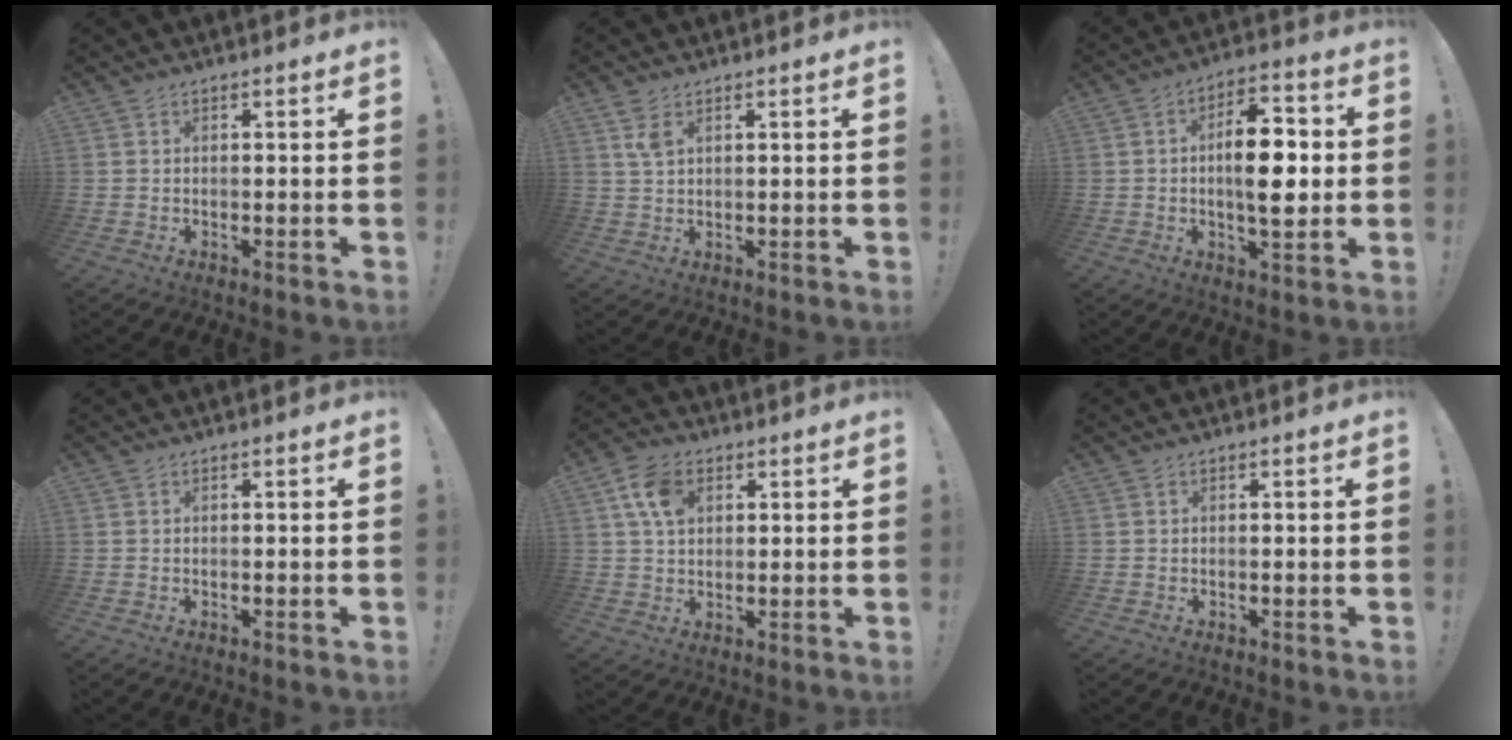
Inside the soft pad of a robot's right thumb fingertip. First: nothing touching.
{"total": 3.7, "force": [2.0, 1.7, 2.6], "torque": [-0.053, -0.005, 0.037]}
{"total": 13.1, "force": [-0.3, 6.3, 11.5], "torque": [-0.161, 0.004, -0.010]}
{"total": 0.0}
{"total": 9.2, "force": [3.4, 6.6, 5.5], "torque": [-0.098, 0.010, 0.069]}
{"total": 0.0}